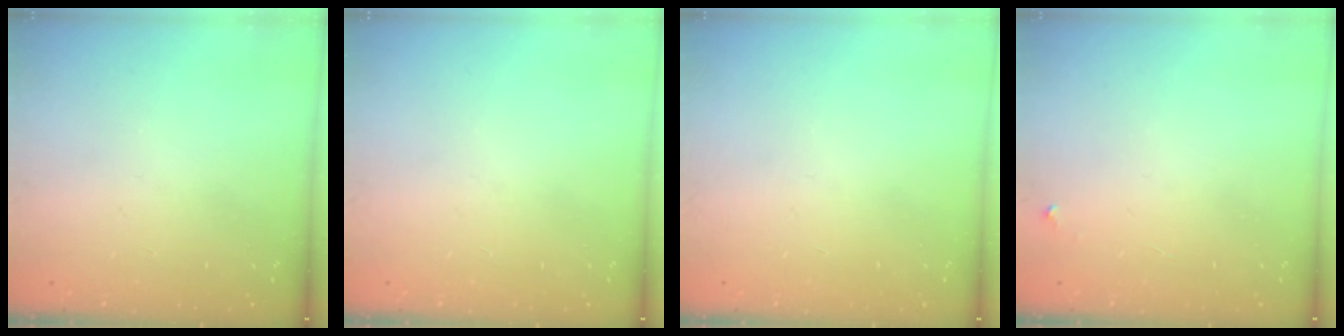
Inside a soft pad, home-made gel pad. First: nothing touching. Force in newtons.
{"total": 0.0}
{"total": 0.0}
{"total": 2.2, "press": 2.2, "slide": 0.1}